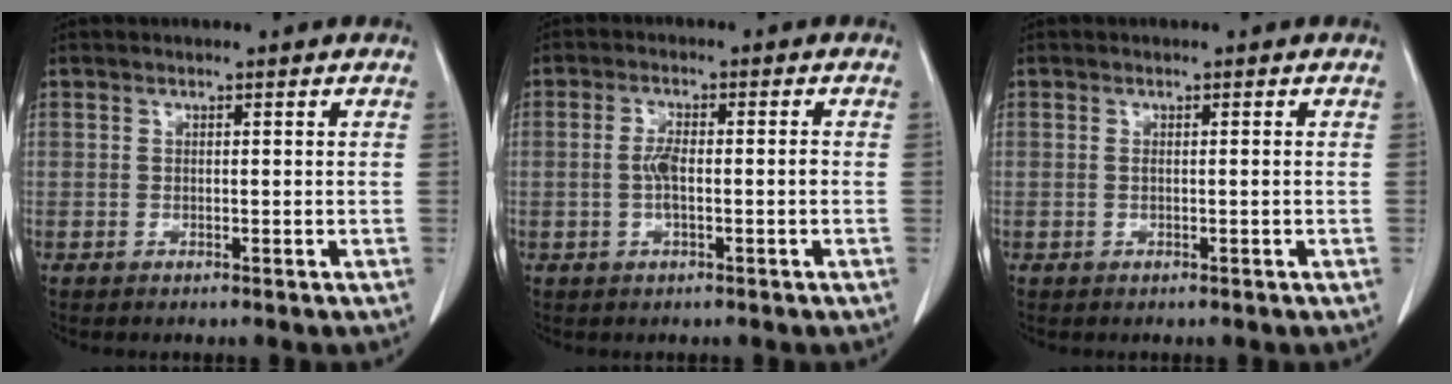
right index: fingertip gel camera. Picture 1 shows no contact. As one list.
[{"total": 3.8, "force": [-0.5, 0.9, 3.6], "torque": [-0.076, 0.005, -0.006]}, {"total": 0.5, "force": [0.0, 0.1, 0.5], "torque": [-0.010, -0.001, 0.005]}]